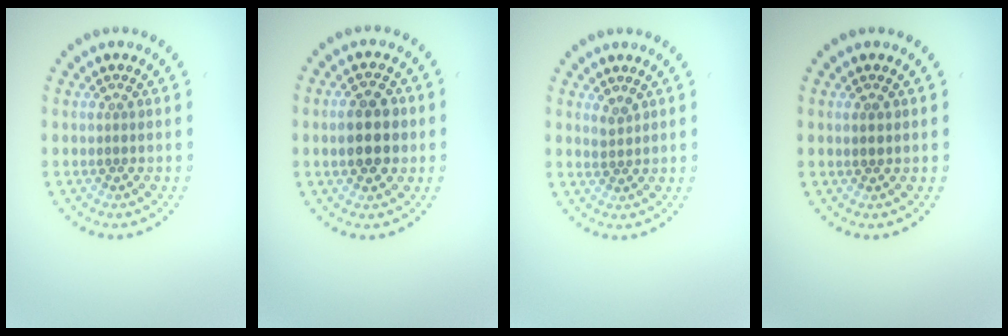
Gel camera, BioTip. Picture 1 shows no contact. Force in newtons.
{"total": 4.5, "press": 4.5, "slide": 0.2}
{"total": 1.2, "press": 0.9, "slide": 0.8}
{"total": 0.8, "press": 0.7, "slide": 0.1}